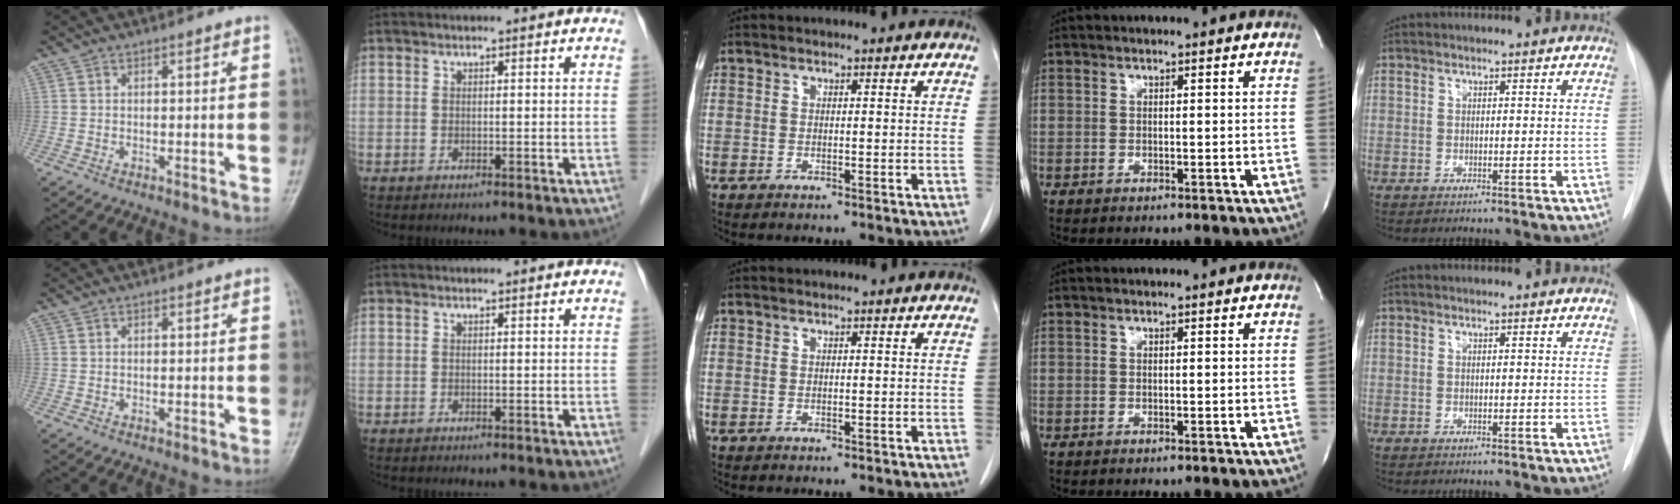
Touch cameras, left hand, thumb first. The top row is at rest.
{}